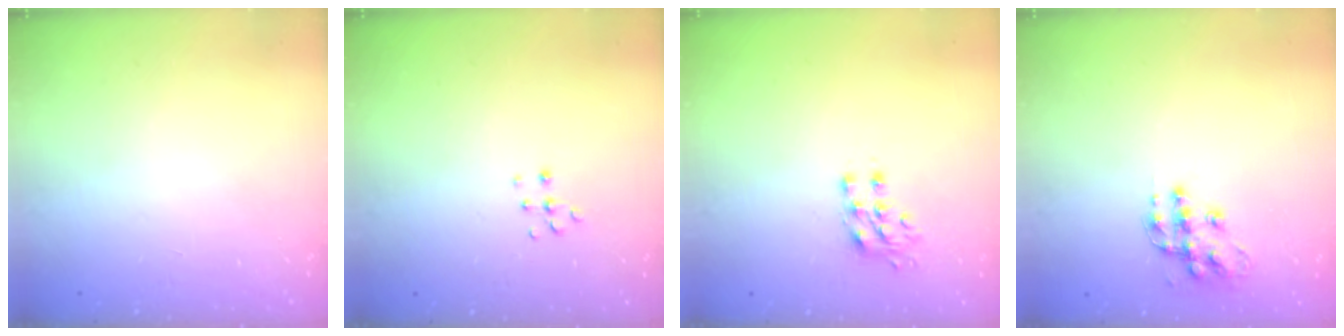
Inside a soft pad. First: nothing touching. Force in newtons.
{"total": 4.4, "press": 4.4, "slide": 0.3}
{"total": 7.1, "press": 7.1, "slide": 0.8}
{"total": 11.8, "press": 11.8, "slide": 0.6}